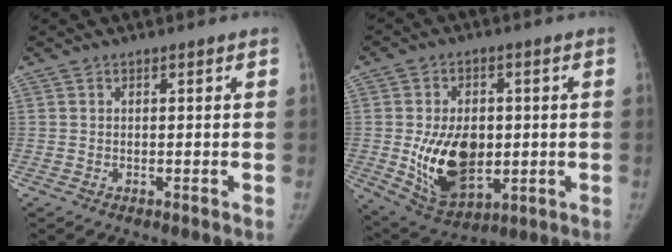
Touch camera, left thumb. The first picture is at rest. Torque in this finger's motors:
{"motor_torque": [1.72, 1.77, 0.82, -0.74, 0.45]}